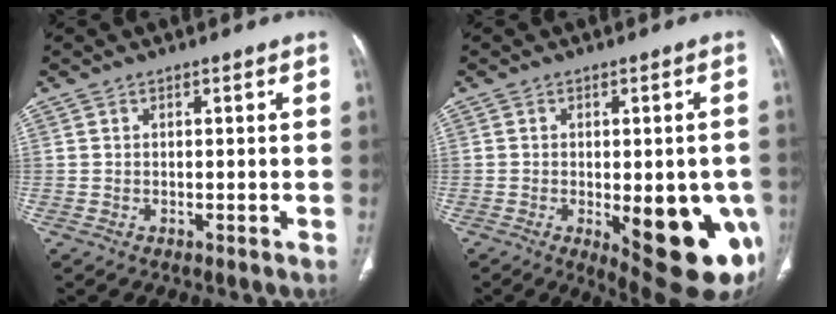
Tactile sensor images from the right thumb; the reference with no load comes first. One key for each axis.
{"total": 17.7, "fx": -5.2, "fy": 6.5, "fz": 15.6, "tx": -0.138, "ty": -0.005, "tz": -0.043}